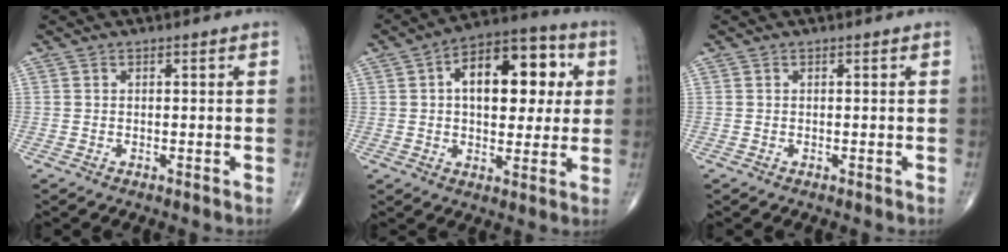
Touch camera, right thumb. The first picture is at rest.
{"total": 16.9, "force": [3.5, 9.4, 13.6], "torque": [-0.154, 0.016, 0.045]}
{"total": 0.0}